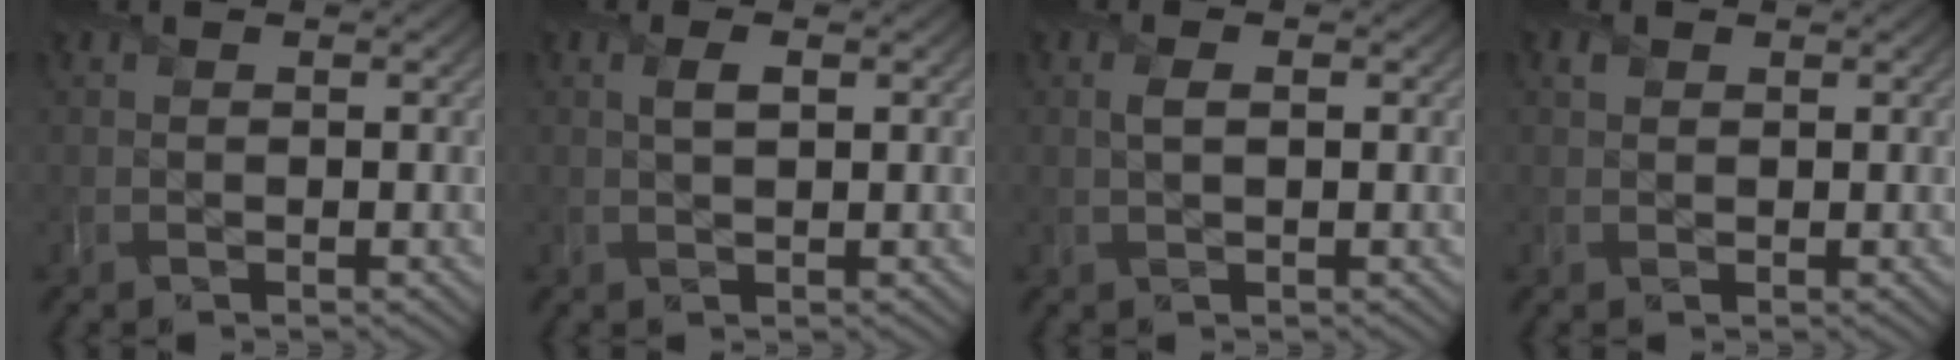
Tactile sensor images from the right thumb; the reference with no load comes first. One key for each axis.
{"total": 1.3, "fx": 0.5, "fy": 0.5, "fz": 1.2, "tx": -0.024, "ty": 0.002, "tz": 0.009}
{"total": 1.2, "fx": 0.3, "fy": 0.5, "fz": 1.1, "tx": -0.024, "ty": 0.003, "tz": 0.005}
{"total": 0.8, "fx": 0.5, "fy": 0.7, "fz": 0.0, "tx": -0.002, "ty": 0.000, "tz": 0.009}